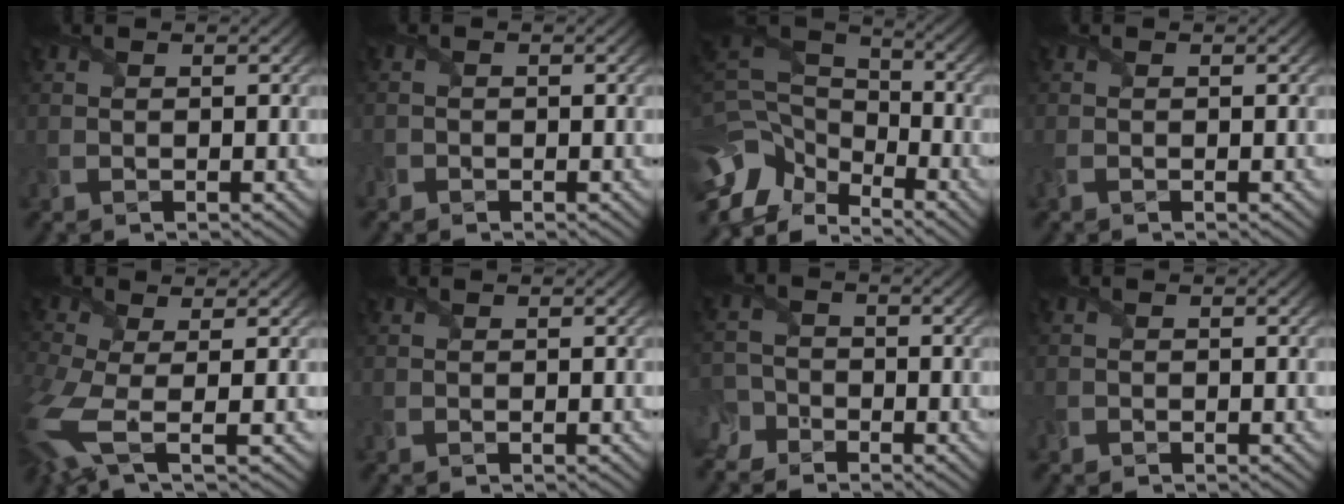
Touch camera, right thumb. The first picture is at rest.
{"total": 0.7, "force": [-0.3, 0.4, -0.4], "torque": [0.017, 0.000, -0.009]}
{"total": 10.9, "force": [-5.5, 6.9, 6.3], "torque": [-0.179, -0.009, -0.111]}
{"total": 0.9, "force": [-0.6, 0.4, 0.5], "torque": [-0.017, -0.004, -0.014]}
{"total": 8.9, "force": [-2.2, 3.9, 7.7], "torque": [-0.217, -0.023, -0.045]}
{"total": 0.0}
{"total": 4.0, "force": [-3.2, 2.4, 0.5], "torque": [-0.007, -0.001, -0.073]}
{"total": 0.5, "force": [0.0, 0.3, -0.4], "torque": [0.018, -0.002, -0.001]}